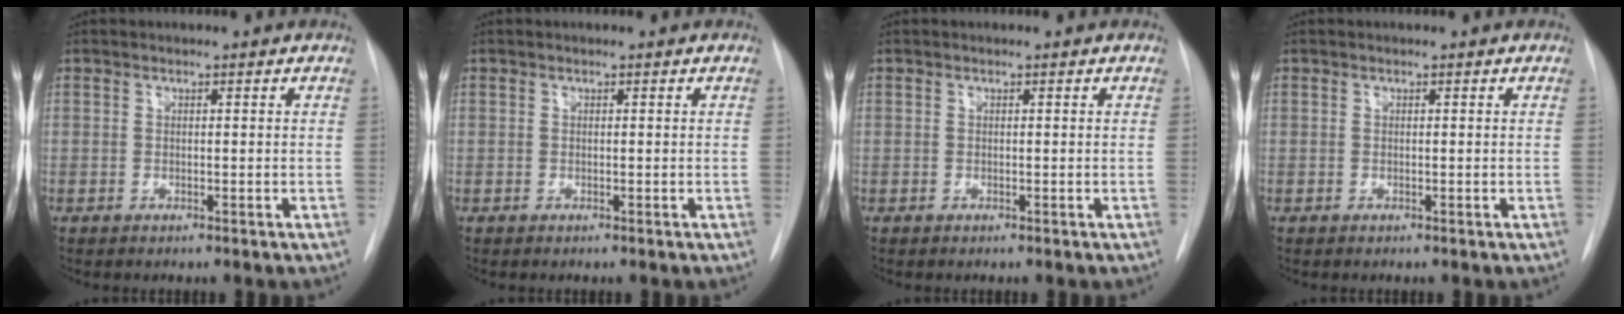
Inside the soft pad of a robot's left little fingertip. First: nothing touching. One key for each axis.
{"total": 0.0}
{"total": 0.0}
{"total": 0.0}